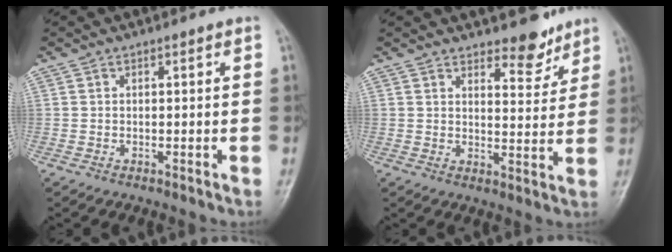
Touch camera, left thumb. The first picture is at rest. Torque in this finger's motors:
{"motor_torque": [-0.23, -0.14, -0.25, -0.28, -0.02]}